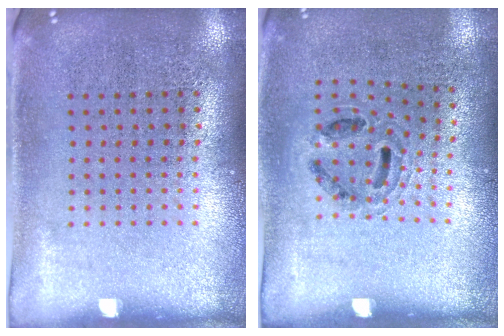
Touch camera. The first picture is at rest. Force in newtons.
{"total": 0.8, "press": 0.8, "slide": 0.3}